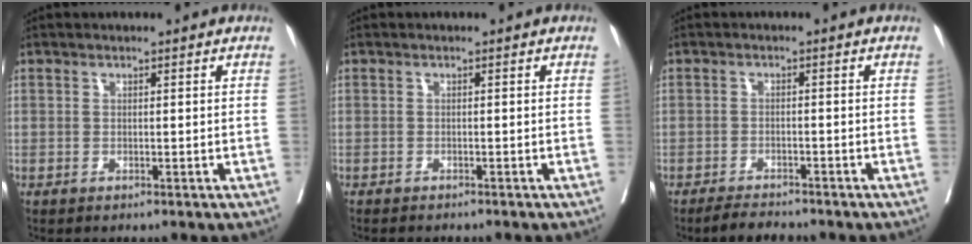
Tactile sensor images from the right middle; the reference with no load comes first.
{"total": 3.9, "force": [-3.5, 0.7, 1.6], "torque": [-0.019, -0.004, -0.042]}
{"total": 3.5, "force": [-3.3, 0.6, 1.0], "torque": [-0.021, -0.010, -0.056]}